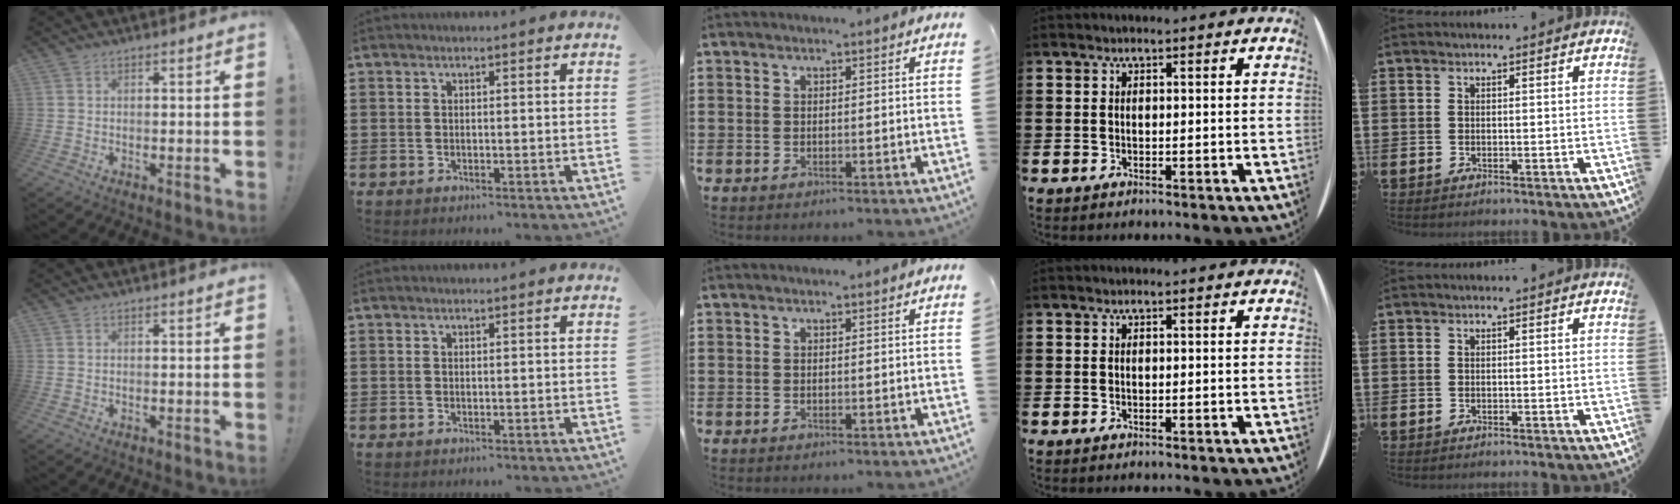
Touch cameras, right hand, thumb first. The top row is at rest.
{}